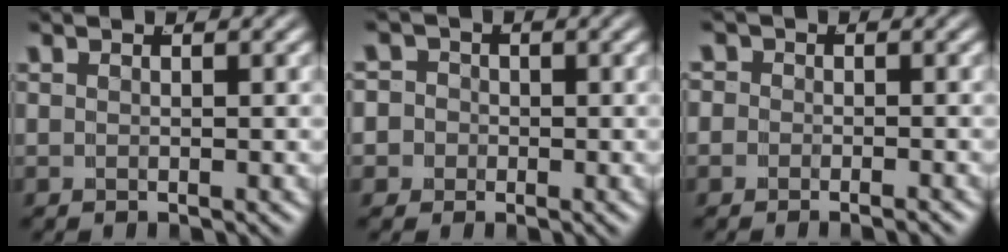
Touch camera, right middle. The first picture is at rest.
{"total": 6.2, "force": [-0.9, 5.9, 1.5], "torque": [-0.048, -0.017, -0.023]}
{"total": 2.1, "force": [-0.7, 1.9, 0.5], "torque": [-0.011, 0.000, -0.020]}